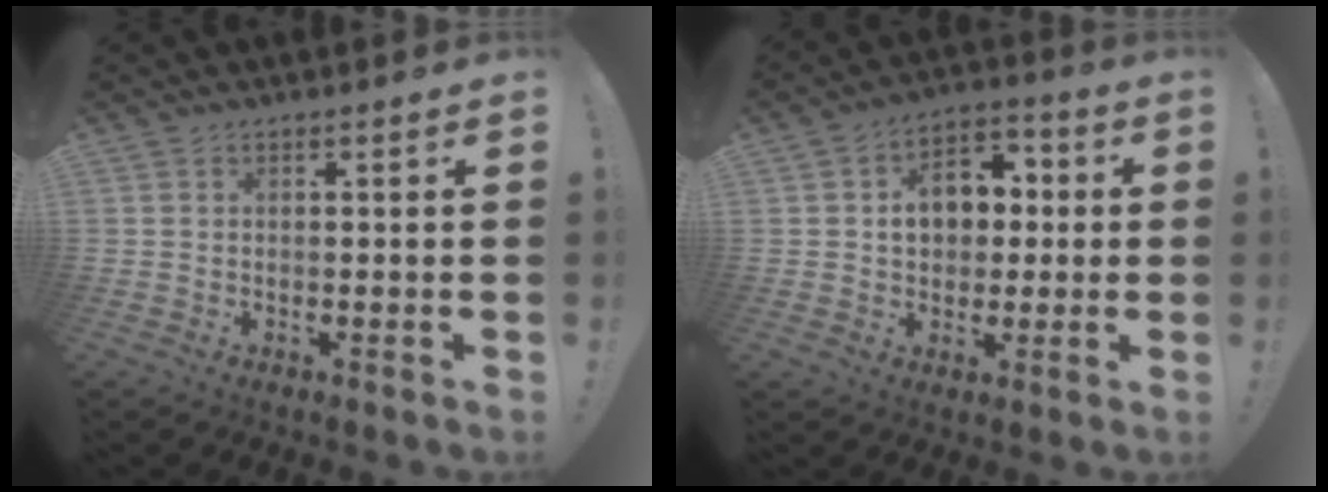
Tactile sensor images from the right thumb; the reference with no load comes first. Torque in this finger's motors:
{"motor_torque": [0.13, 0.12, 0.02, 0.01, 0.02]}